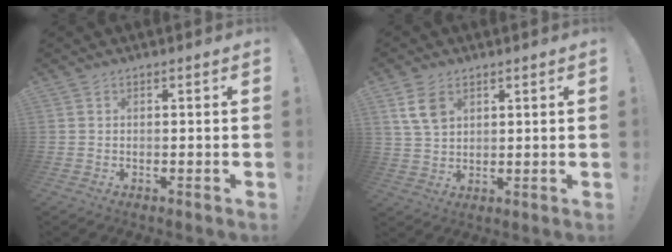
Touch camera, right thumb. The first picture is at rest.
{"total": 8.0, "force": [3.6, 5.7, 4.5], "torque": [-0.072, -0.009, 0.069]}